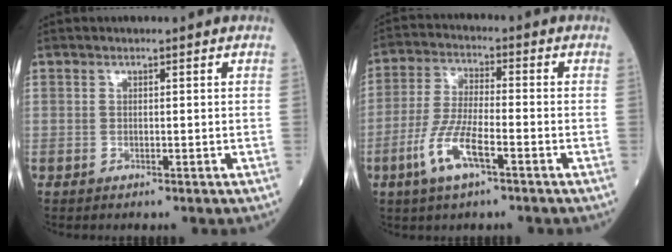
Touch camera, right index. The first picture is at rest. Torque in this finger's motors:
{"motor_torque": [1.12, -0.58, 0.63, 0.20]}